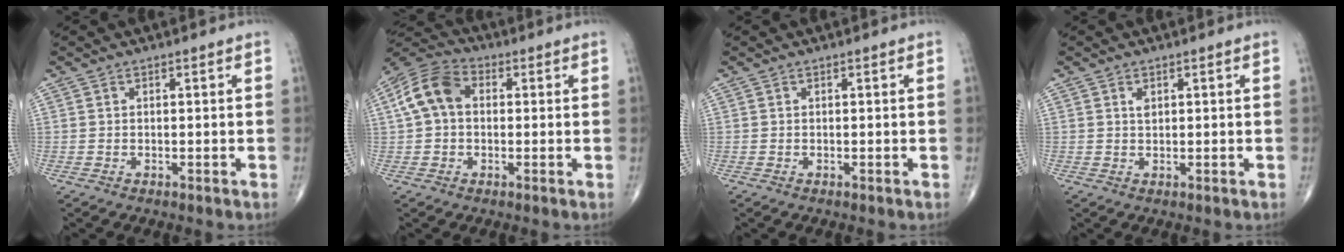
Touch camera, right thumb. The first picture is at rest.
{"total": 9.5, "force": [1.1, 6.7, 6.6], "torque": [-0.127, 0.030, 0.010]}
{"total": 0.0}
{"total": 1.3, "force": [0.5, 0.8, 0.9], "torque": [-0.012, -0.001, 0.010]}